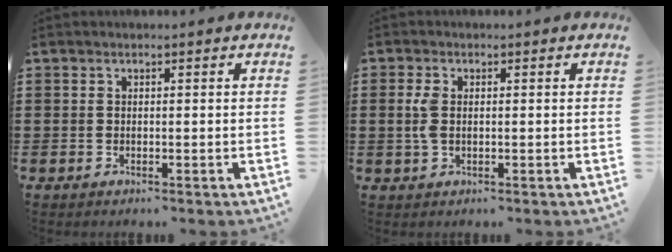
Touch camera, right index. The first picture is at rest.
{"total": 3.3, "force": [0.2, 1.9, 2.7], "torque": [-0.071, 0.001, -0.002]}